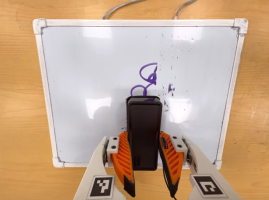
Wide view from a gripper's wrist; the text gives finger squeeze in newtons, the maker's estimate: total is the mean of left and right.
{"total": 9.8, "left": 7.9, "right": 11.8}